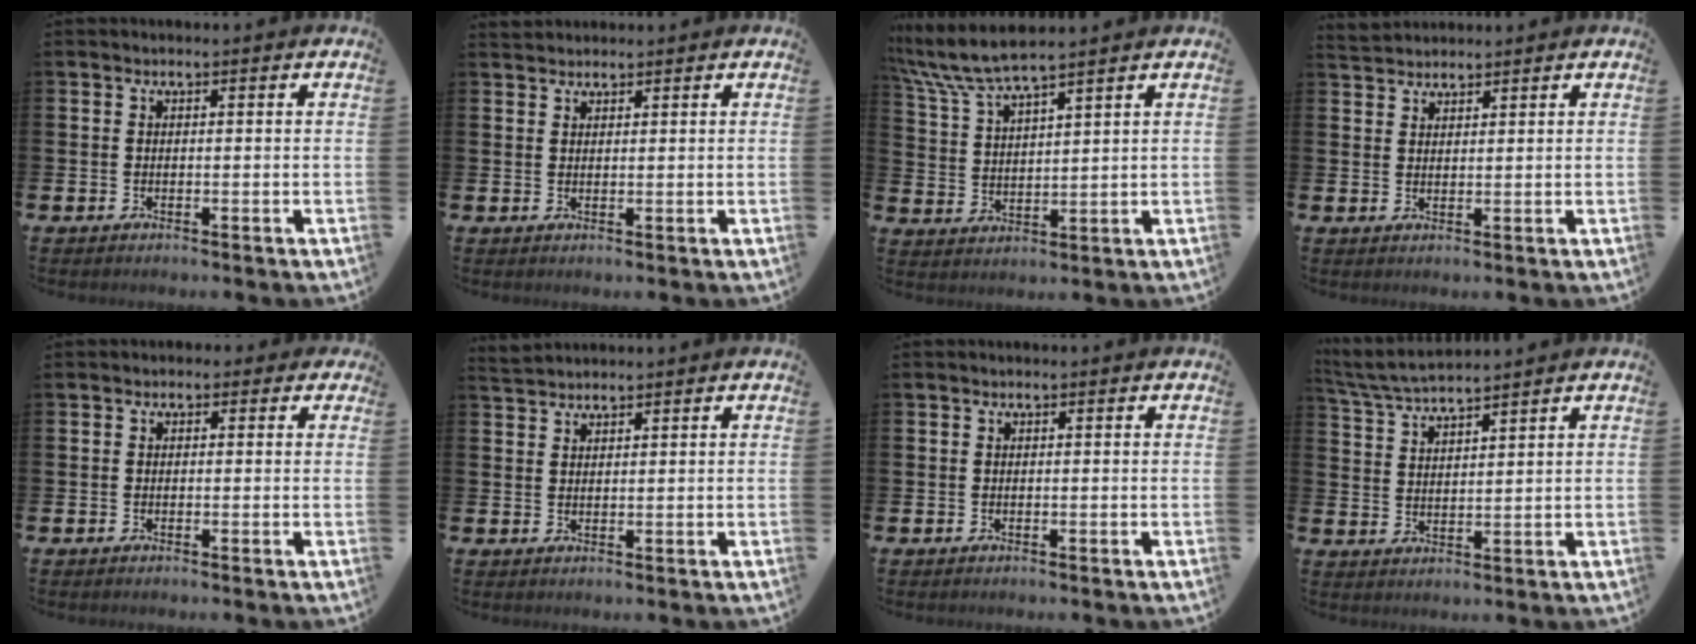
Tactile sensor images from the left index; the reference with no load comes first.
{"total": 1.7, "force": [1.6, 0.6, 0.1], "torque": [0.004, -0.001, 0.028]}
{"total": 6.5, "force": [6.1, 0.3, 2.4], "torque": [-0.072, -0.026, 0.107]}
{"total": 2.4, "force": [2.3, 0.7, -0.1], "torque": [-0.004, -0.005, 0.044]}
{"total": 0.9, "force": [-0.3, 0.8, 0.2], "torque": [0.001, 0.007, -0.010]}
{"total": 2.1, "force": [2.1, 0.4, 0.0], "torque": [-0.004, -0.003, 0.039]}
{"total": 0.0}
{"total": 4.8, "force": [4.6, 0.1, 1.2], "torque": [-0.046, -0.020, 0.083]}